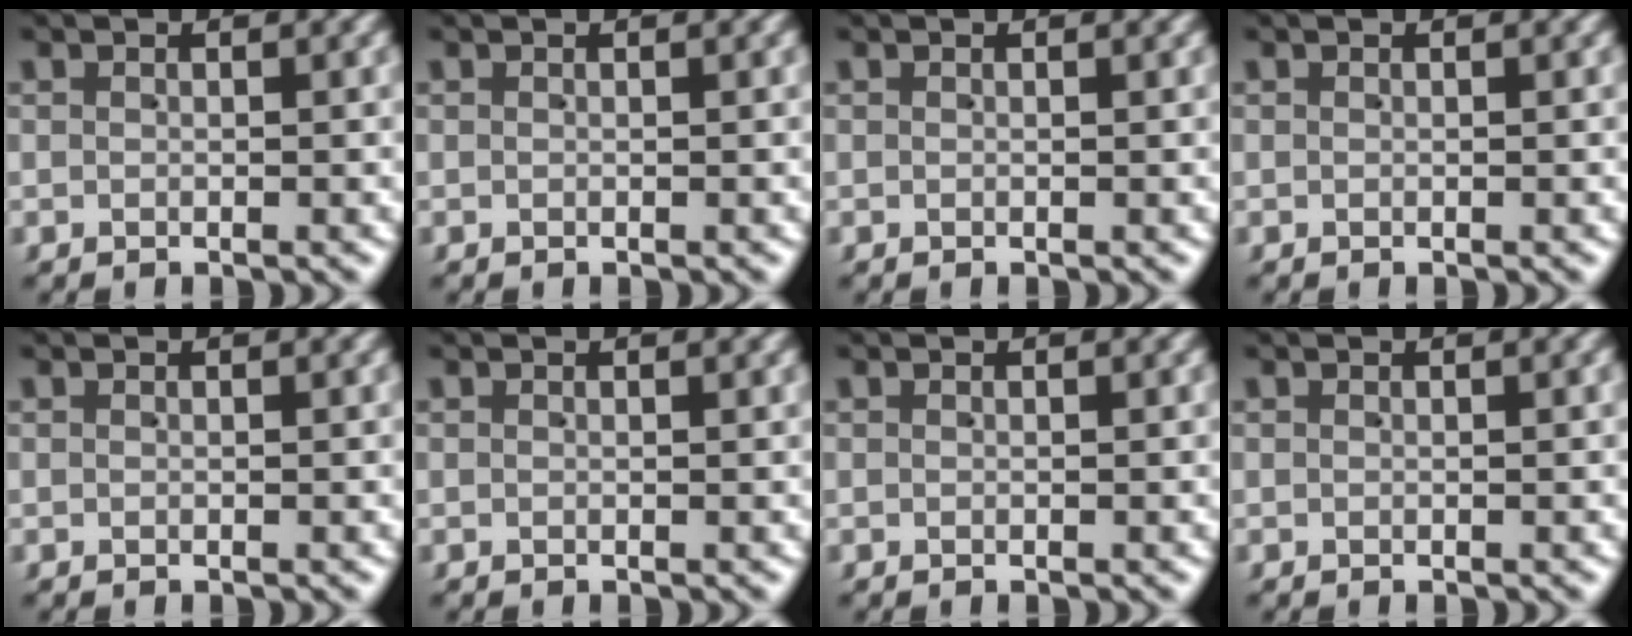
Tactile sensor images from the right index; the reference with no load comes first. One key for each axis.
{"total": 0.0}
{"total": 0.0}
{"total": 0.0}
{"total": 0.0}
{"total": 0.0}
{"total": 0.0}
{"total": 0.0}